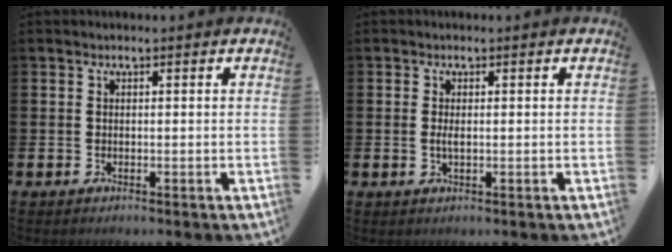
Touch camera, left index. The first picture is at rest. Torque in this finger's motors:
{"motor_torque": [0.24, 0.29, 0.03, 0.08]}